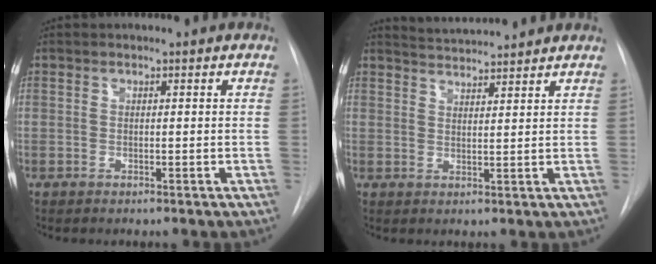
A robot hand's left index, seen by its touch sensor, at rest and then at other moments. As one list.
[{"total": 6.0, "force": [5.9, -0.1, 1.1], "torque": [-0.027, 0.021, 0.091]}]